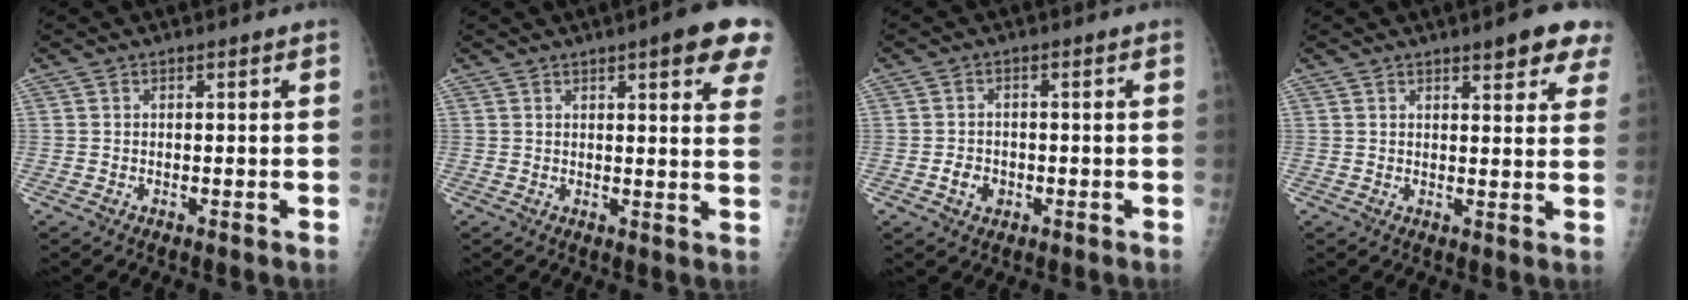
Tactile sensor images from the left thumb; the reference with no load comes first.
{"total": 11.2, "force": [6.5, 2.1, 8.9], "torque": [-0.085, -0.019, 0.069]}
{"total": 3.1, "force": [-1.1, 2.6, 1.4], "torque": [-0.010, 0.007, -0.014]}
{"total": 7.8, "force": [5.3, 2.2, 5.4], "torque": [-0.041, -0.019, 0.058]}